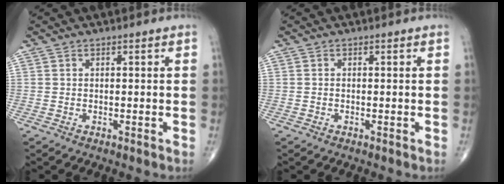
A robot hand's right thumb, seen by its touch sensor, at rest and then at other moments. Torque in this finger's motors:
{"motor_torque": [-0.40, 0.30, -0.15, 0.18, 0.01]}